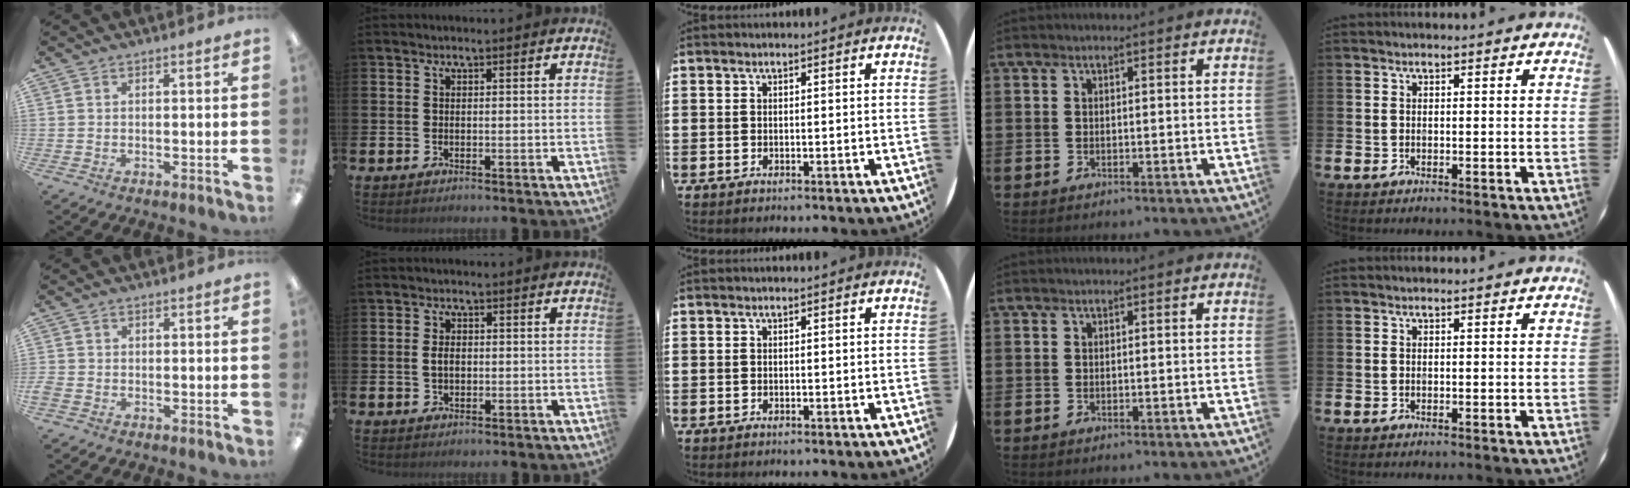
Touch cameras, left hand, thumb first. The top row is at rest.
{"thumb": {"total": 1.5, "force": [-0.8, 1.0, 0.7], "torque": [-0.012, 0.004, -0.015]}, "index": {"total": 2.0, "force": [0.0, 1.3, 1.5], "torque": [-0.016, 0.002, -0.005]}}